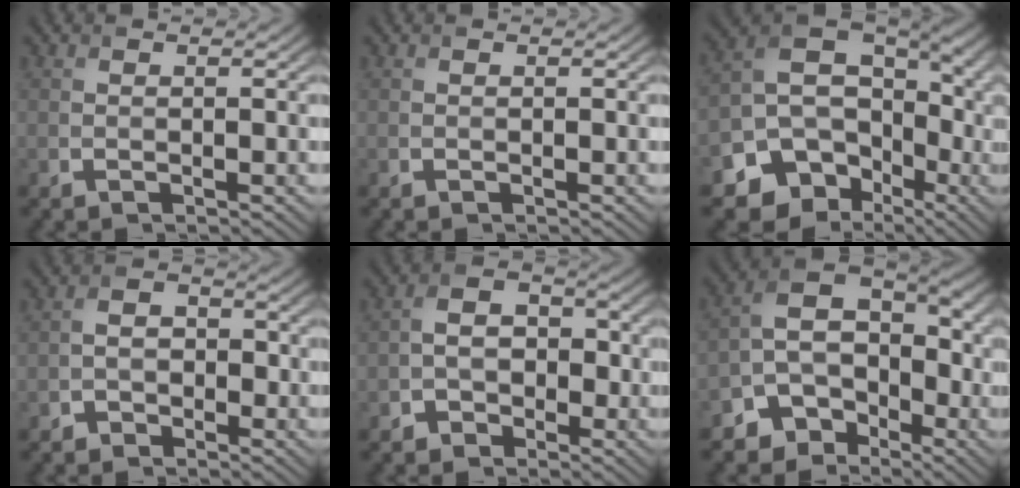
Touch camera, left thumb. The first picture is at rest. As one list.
[{"total": 0.0}, {"total": 15.5, "force": [-6.0, 12.1, 7.7], "torque": [-0.165, -0.035, -0.090]}, {"total": 3.2, "force": [-1.4, 2.6, 1.3], "torque": [-0.008, 0.007, -0.038]}, {"total": 4.8, "force": [-1.7, 3.8, 2.3], "torque": [-0.022, 0.006, -0.043]}, {"total": 9.6, "force": [-4.8, 7.1, 4.3], "torque": [-0.084, -0.008, -0.096]}]